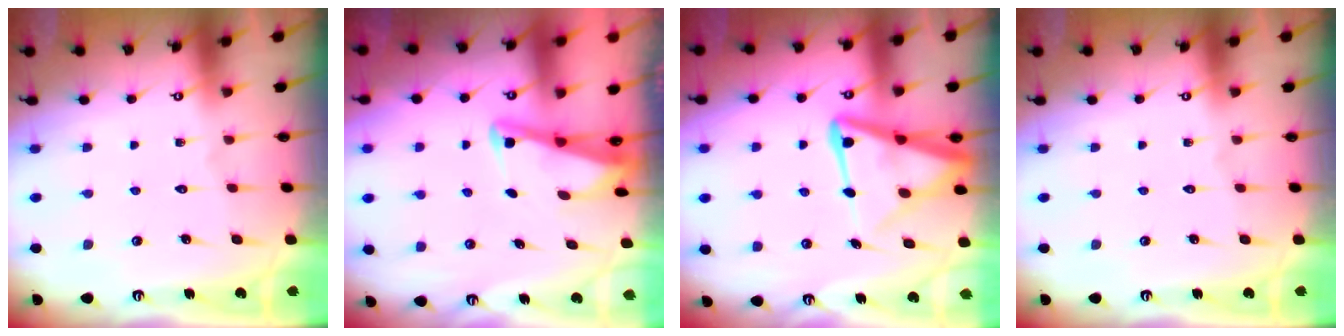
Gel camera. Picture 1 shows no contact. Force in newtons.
{"total": 2.7, "press": 2.6, "slide": 0.3}
{"total": 11.9, "press": 11.8, "slide": 1.3}
{"total": 0.0}